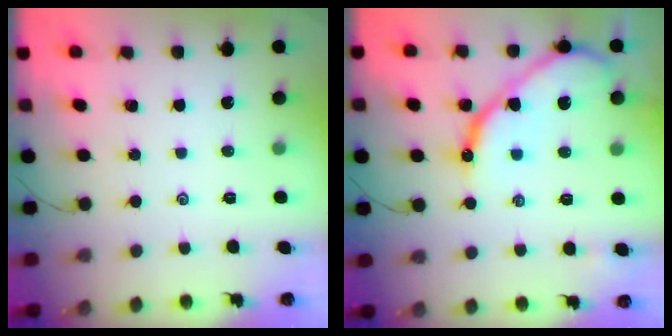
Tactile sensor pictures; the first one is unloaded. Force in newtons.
{"total": 13.3, "press": 13.2, "slide": 1.5}